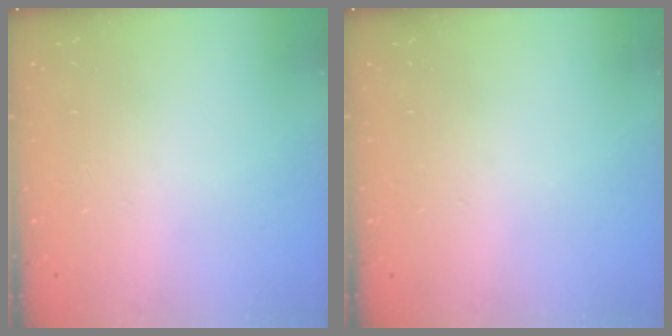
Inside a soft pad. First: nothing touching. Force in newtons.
{"total": 0.0}